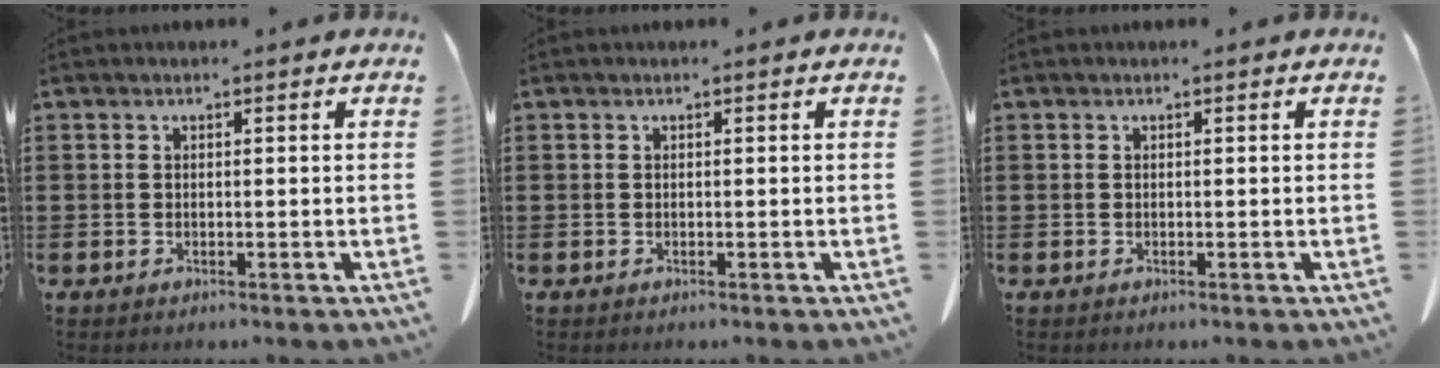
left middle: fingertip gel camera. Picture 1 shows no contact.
{"total": 0.0}
{"total": 0.0}